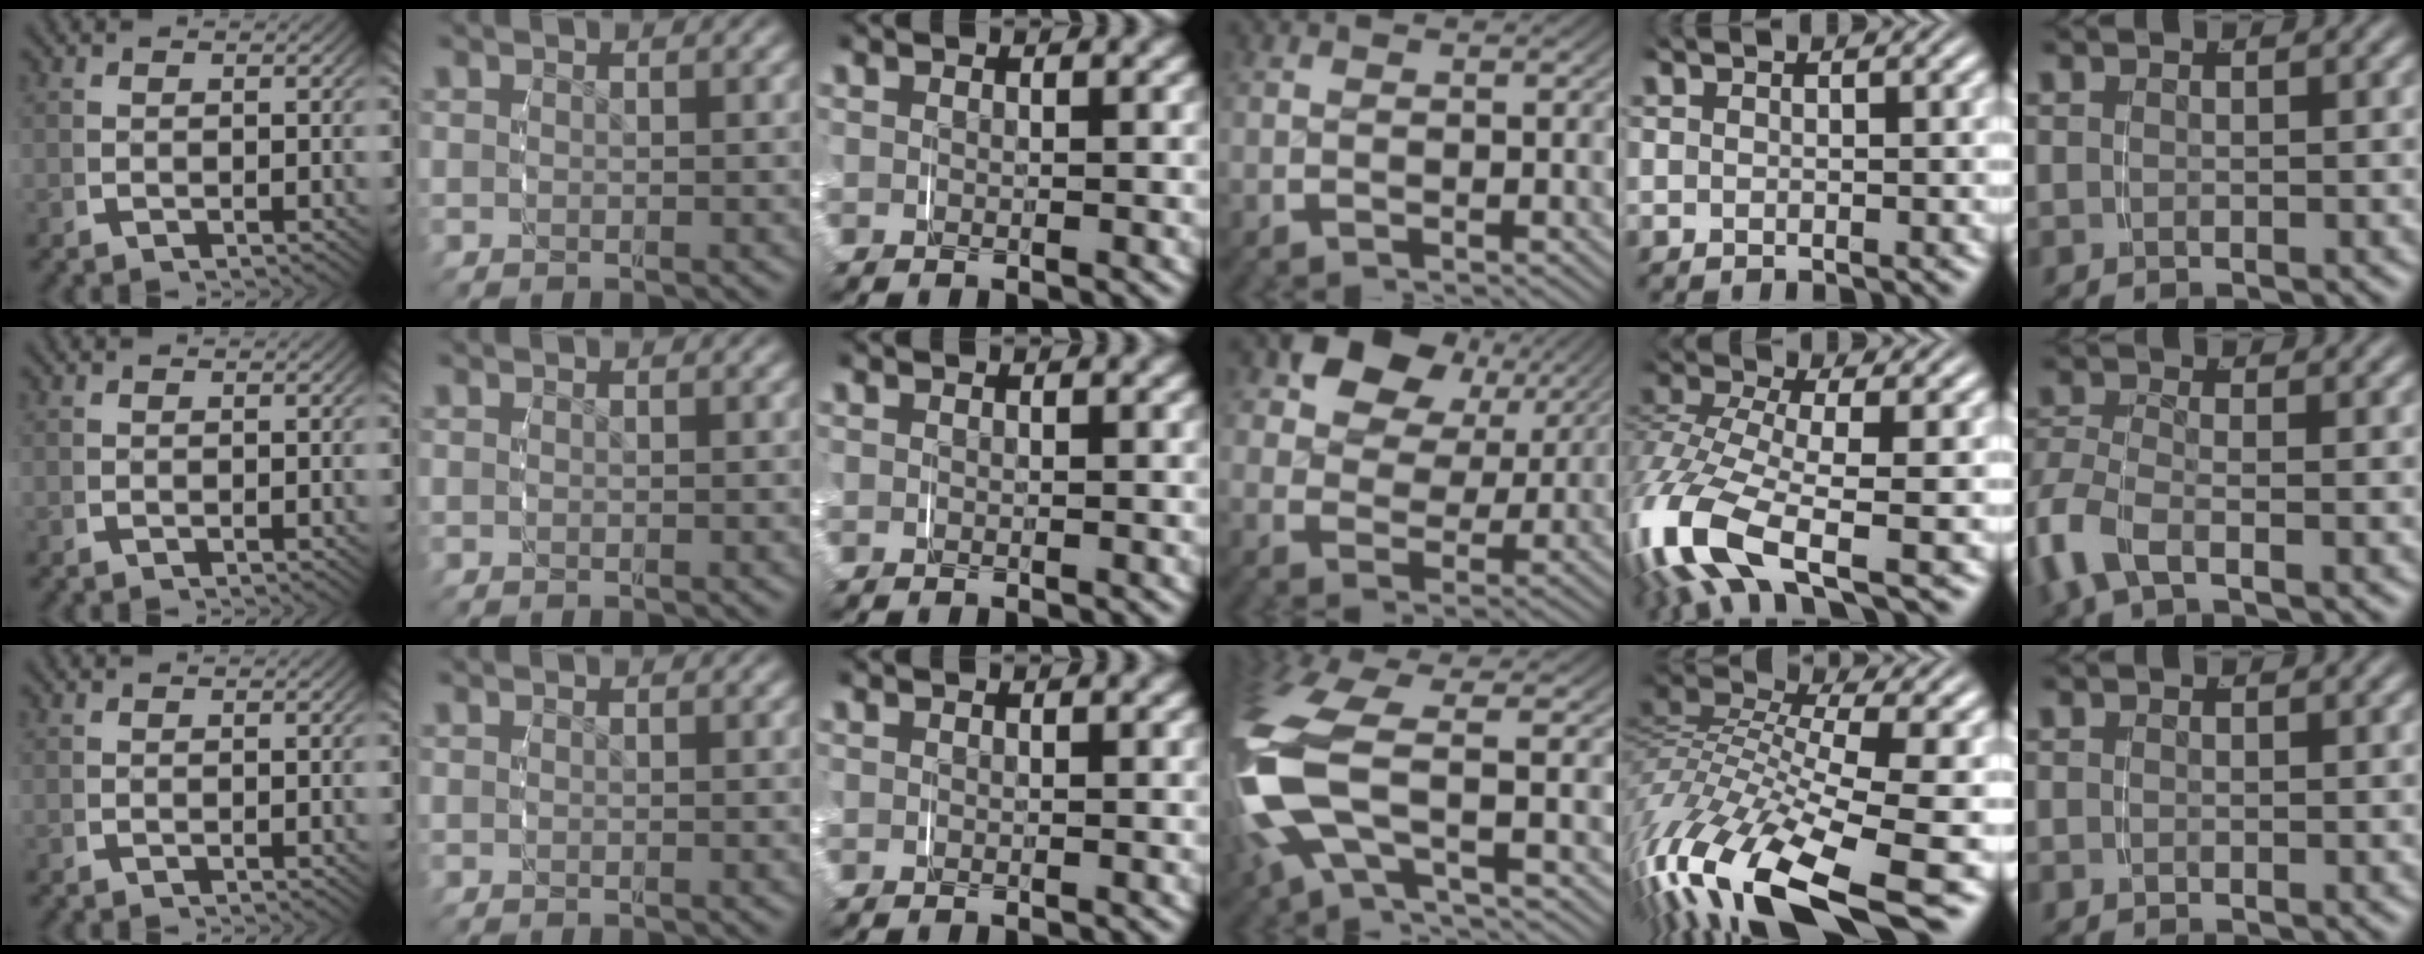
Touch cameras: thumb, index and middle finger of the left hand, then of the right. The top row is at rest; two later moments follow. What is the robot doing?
{"motion": "grasp_and_lifting", "object": "pencil case"}